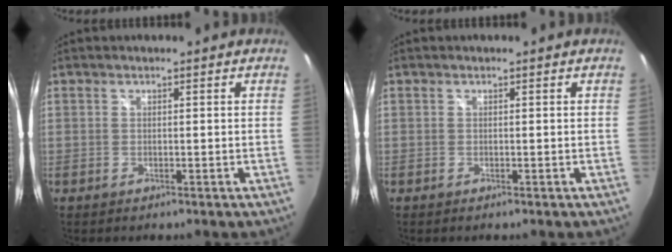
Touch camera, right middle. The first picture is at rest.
{"total": 0.0}